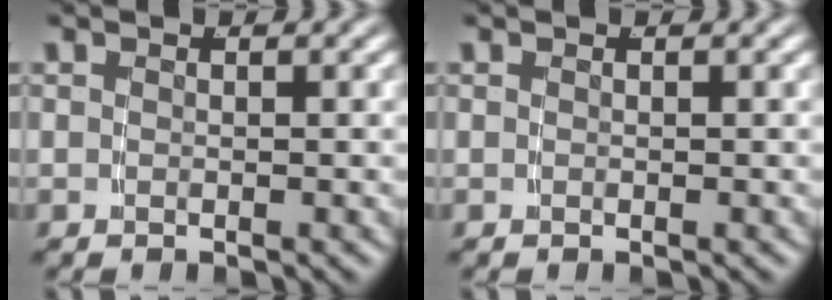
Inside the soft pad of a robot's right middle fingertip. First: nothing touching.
{"total": 0.0}